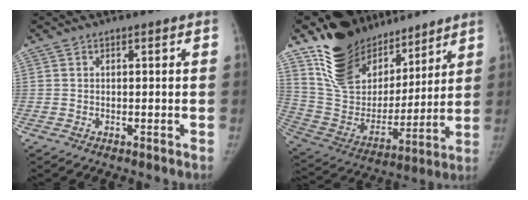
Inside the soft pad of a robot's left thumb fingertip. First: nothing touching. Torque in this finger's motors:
{"motor_torque": [0.65, 0.62, 1.45, -1.33, 0.09]}